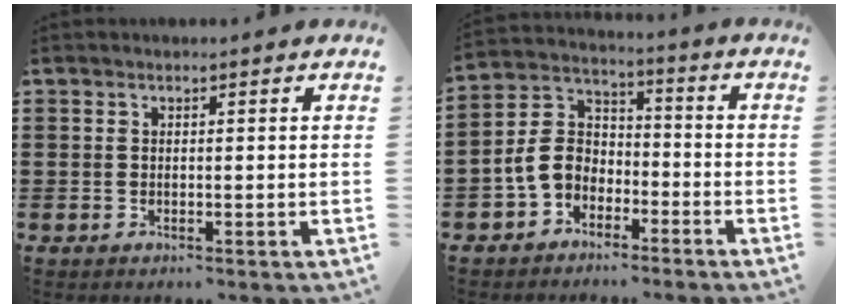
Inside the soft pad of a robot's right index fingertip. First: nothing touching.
{"total": 6.8, "force": [-2.7, 5.4, 3.2], "torque": [-0.104, 0.007, -0.060]}